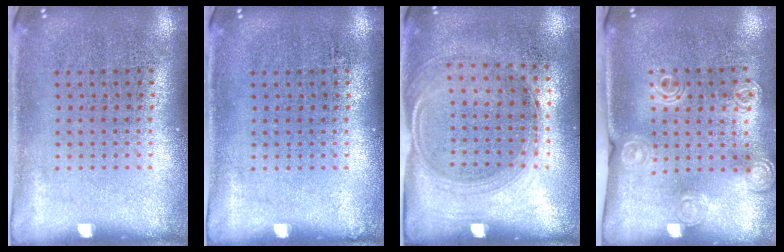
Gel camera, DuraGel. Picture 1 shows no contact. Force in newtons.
{"total": 0.0}
{"total": 1.5, "press": 1.3, "slide": 0.8}
{"total": 1.4, "press": 1.4, "slide": 0.4}